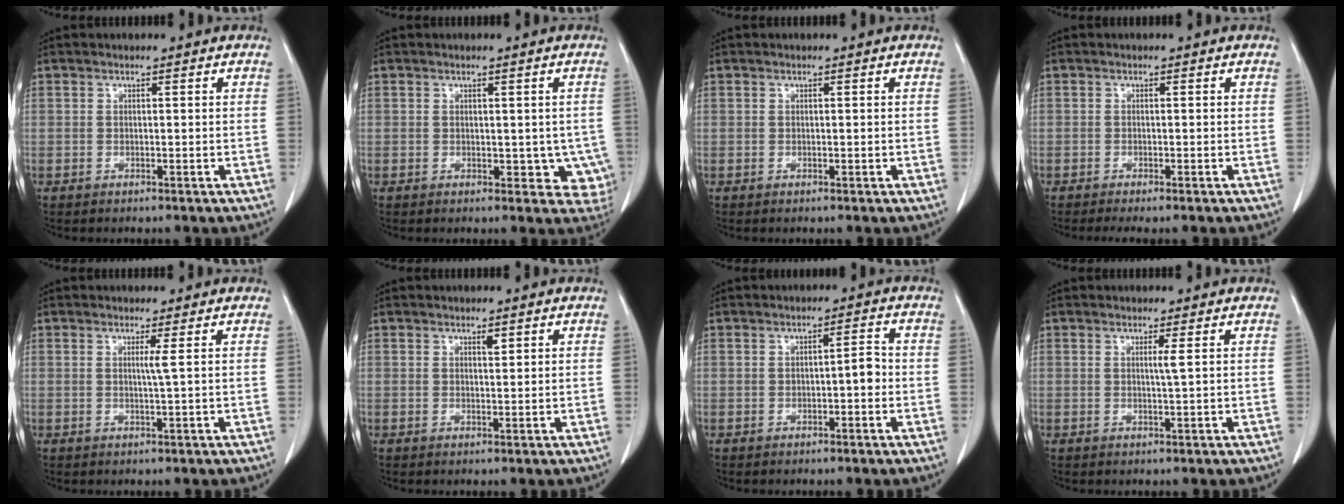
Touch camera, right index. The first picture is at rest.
{"total": 4.9, "force": [-0.2, 3.3, 3.6], "torque": [-0.012, -0.002, 0.003]}
{"total": 0.0}
{"total": 2.6, "force": [-2.1, 0.0, 1.4], "torque": [-0.022, -0.008, -0.033]}
{"total": 1.3, "force": [0.3, -0.6, 1.1], "torque": [-0.022, -0.003, 0.006]}
{"total": 0.9, "force": [0.6, 0.2, 0.6], "torque": [-0.012, -0.004, 0.009]}
{"total": 2.4, "force": [-0.5, 0.6, 2.3], "torque": [-0.029, 0.006, -0.009]}
{"total": 1.1, "force": [0.3, -0.4, 1.0], "torque": [-0.021, -0.003, 0.005]}